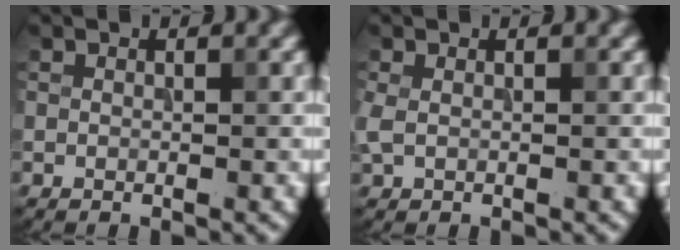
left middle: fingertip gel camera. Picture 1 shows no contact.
{"total": 1.1, "force": [0.1, 0.7, 0.9], "torque": [-0.025, 0.001, 0.001]}